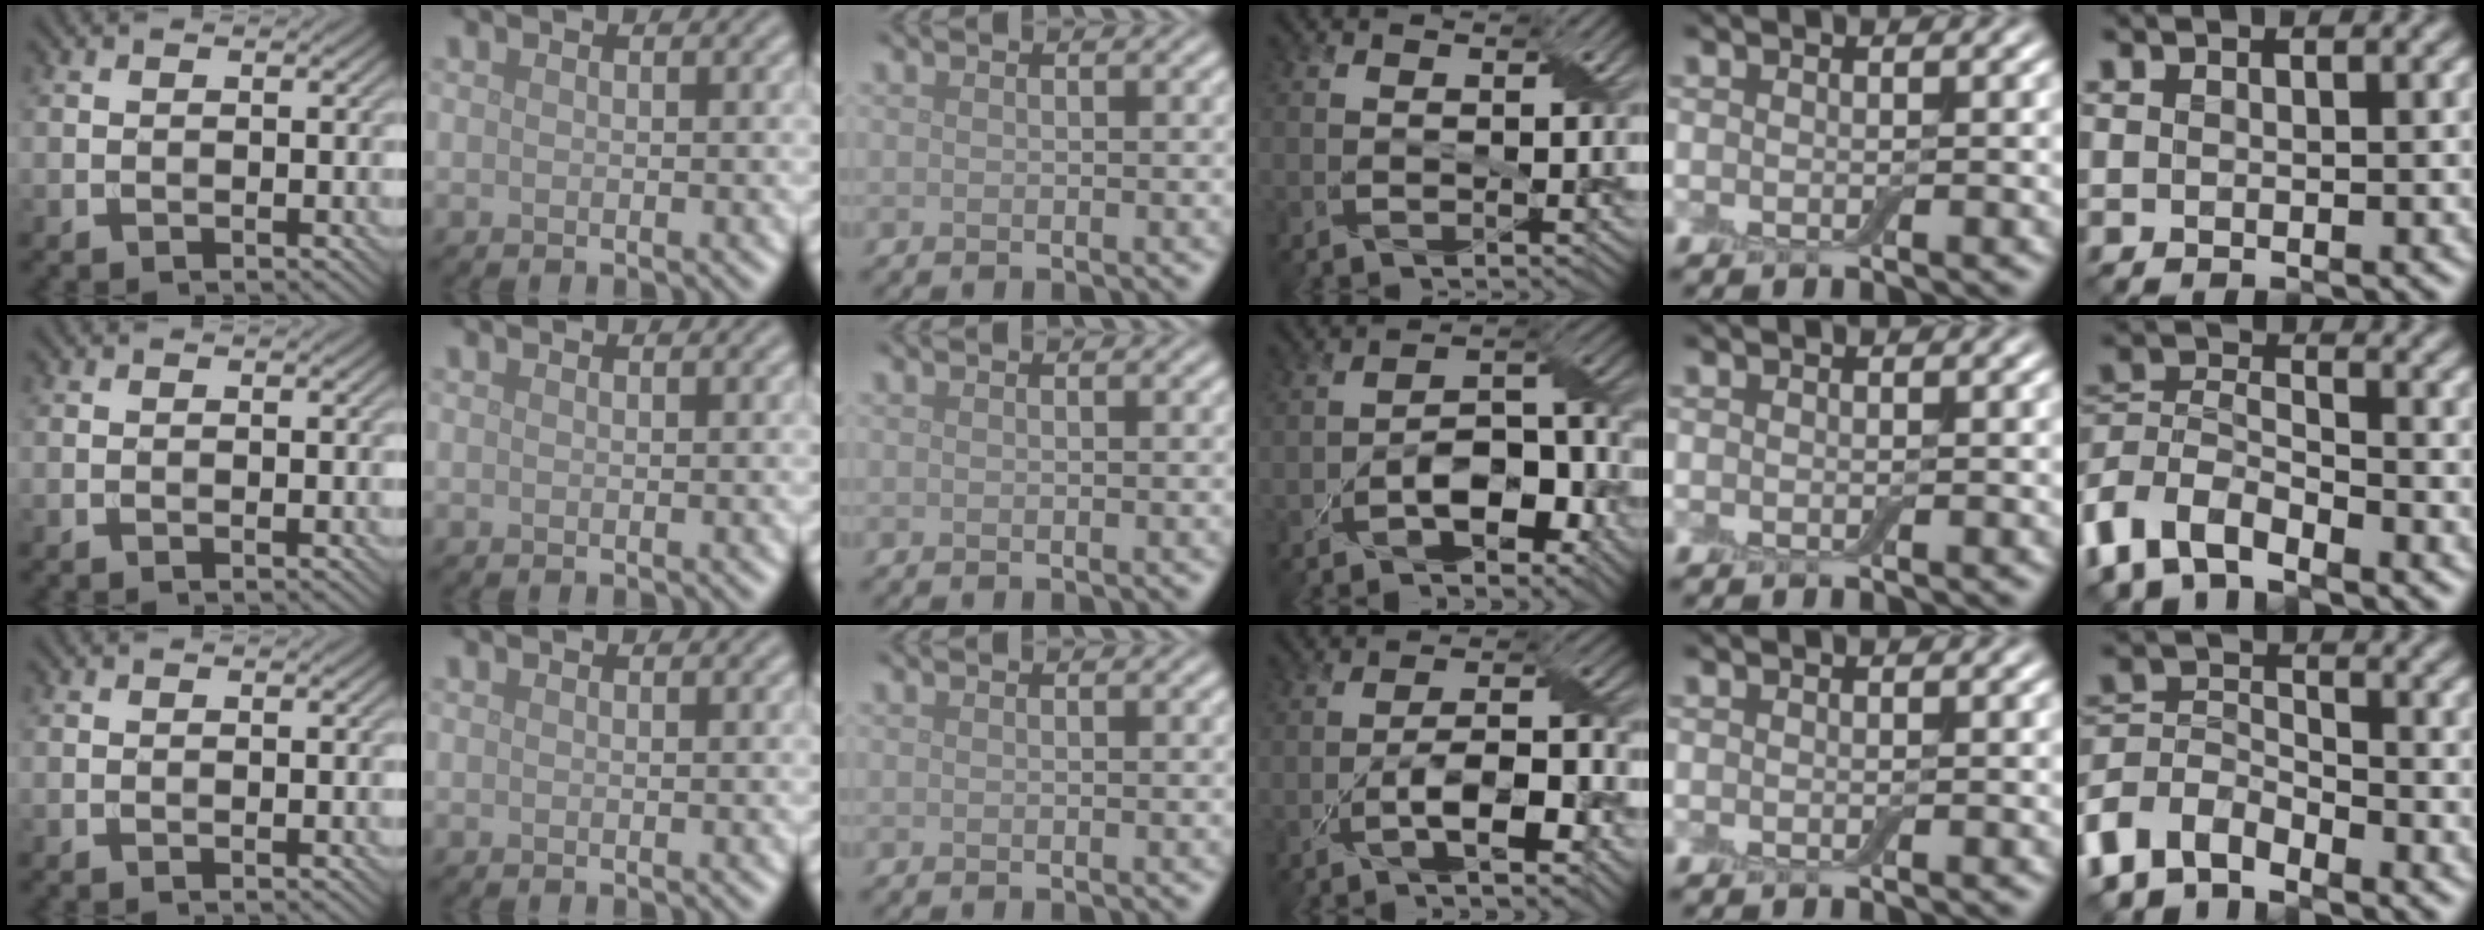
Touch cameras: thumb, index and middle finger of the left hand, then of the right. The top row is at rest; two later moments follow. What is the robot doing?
{"motion": "peel", "object": "bubble wrap"}